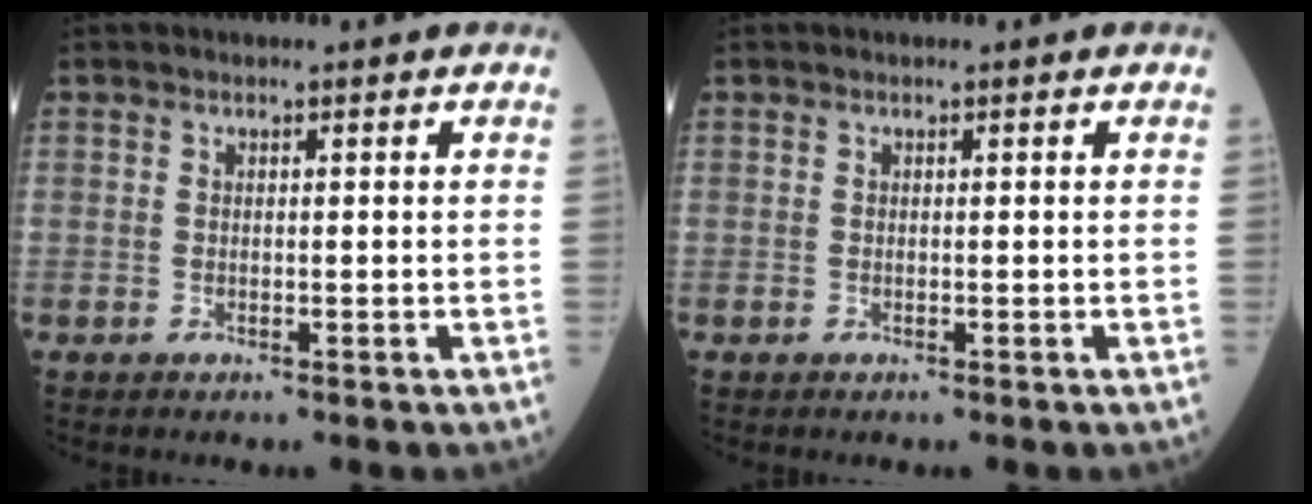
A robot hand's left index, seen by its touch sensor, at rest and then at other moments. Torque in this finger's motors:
{"motor_torque": [0.00, 0.00, 0.00, 0.00]}